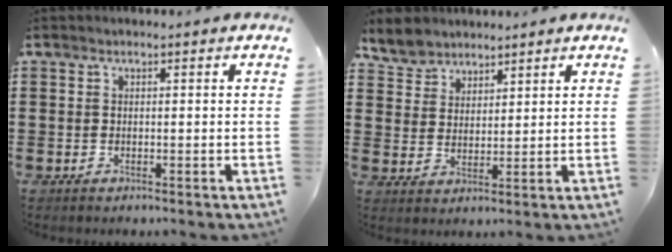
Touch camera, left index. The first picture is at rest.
{"total": 4.6, "force": [4.0, 2.2, 0.2], "torque": [-0.027, -0.005, 0.076]}